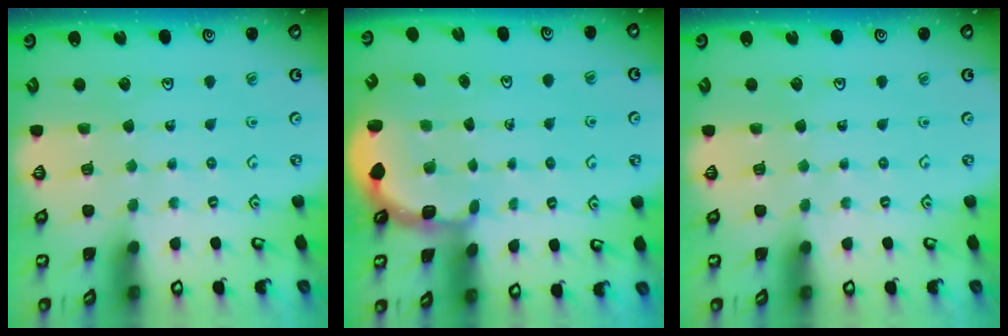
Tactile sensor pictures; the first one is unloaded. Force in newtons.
{"total": 2.5, "press": 1.9, "slide": 1.6}
{"total": 0.0}